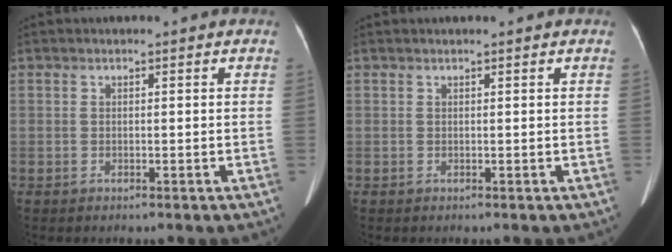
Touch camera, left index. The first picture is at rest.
{"total": 0.9, "force": [0.8, 0.0, 0.4], "torque": [-0.007, 0.018, 0.015]}